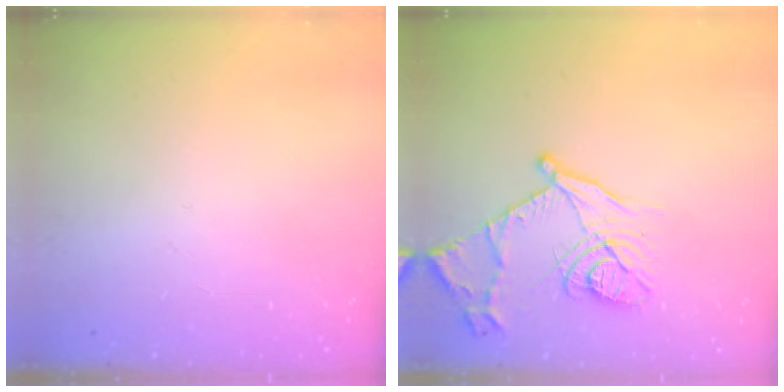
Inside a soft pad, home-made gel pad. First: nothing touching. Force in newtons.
{"total": 16.2, "press": 16.2, "slide": 1.4}